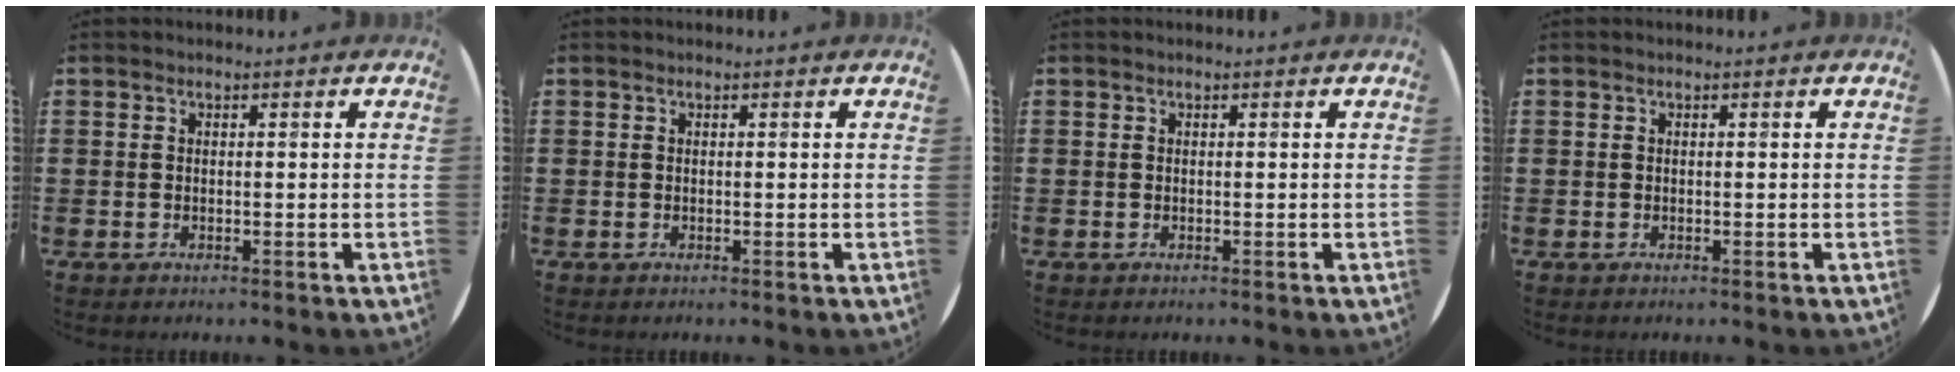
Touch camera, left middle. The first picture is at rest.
{"total": 0.0}
{"total": 0.0}
{"total": 0.0}